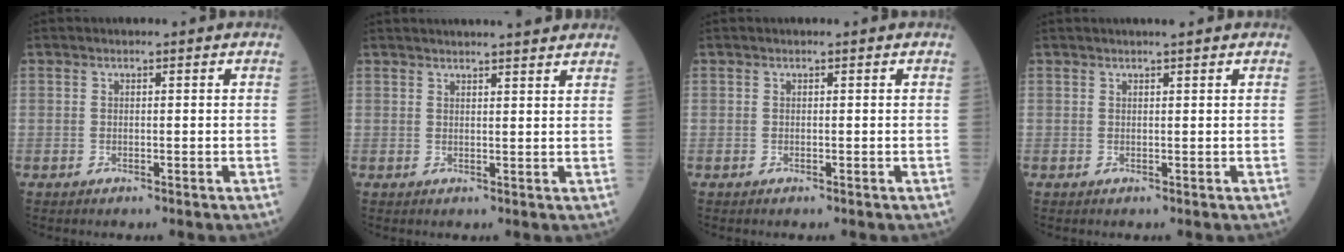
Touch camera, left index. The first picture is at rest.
{"total": 8.3, "force": [7.5, 0.4, 3.4], "torque": [-0.050, 0.019, 0.085]}
{"total": 0.0}
{"total": 1.8, "force": [1.4, 0.0, 1.1], "torque": [-0.013, 0.008, 0.022]}